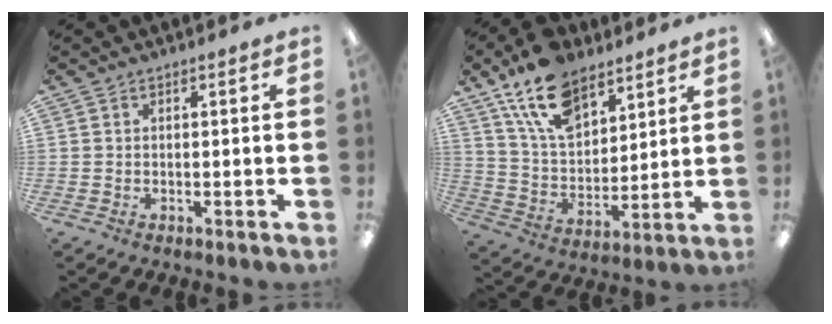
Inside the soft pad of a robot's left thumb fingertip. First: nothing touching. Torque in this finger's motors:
{"motor_torque": [2.29, 1.63, 1.66, -1.11, 0.15]}